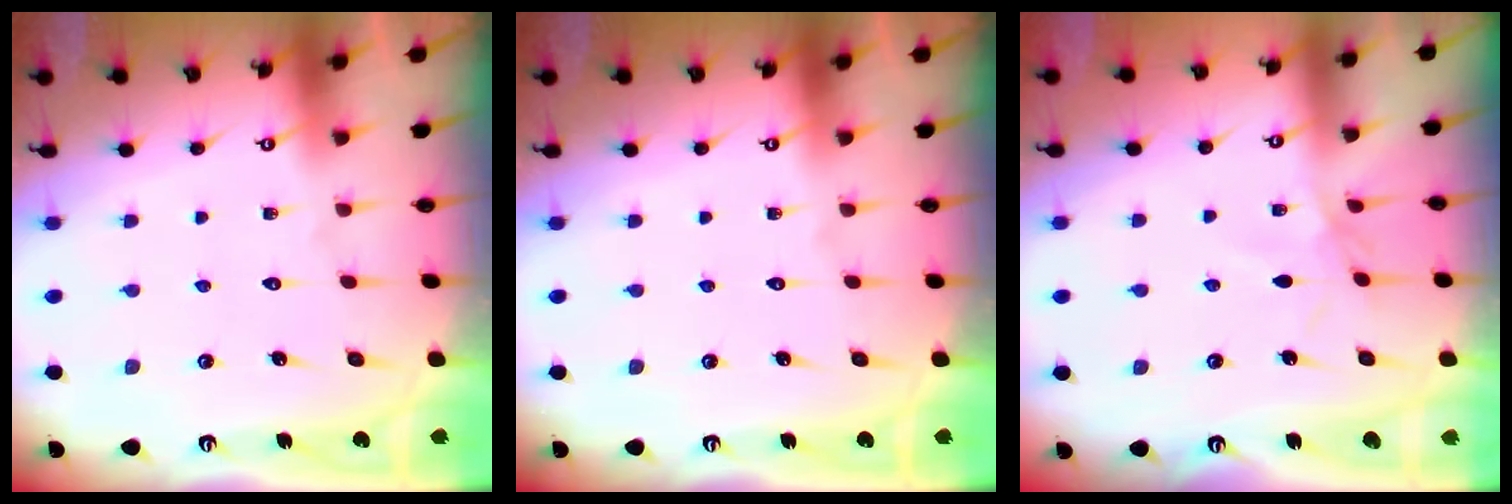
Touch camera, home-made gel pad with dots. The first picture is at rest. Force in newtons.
{"total": 0.0}
{"total": 2.3, "press": 2.3, "slide": 0.5}